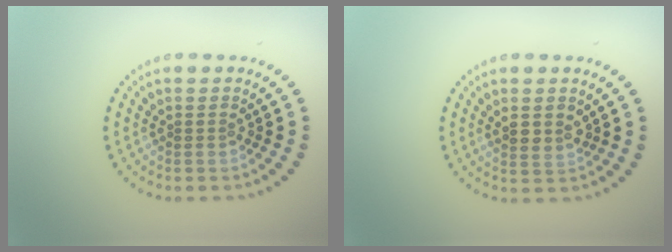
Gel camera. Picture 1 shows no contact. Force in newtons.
{"total": 1.9, "press": 1.8, "slide": 0.8}